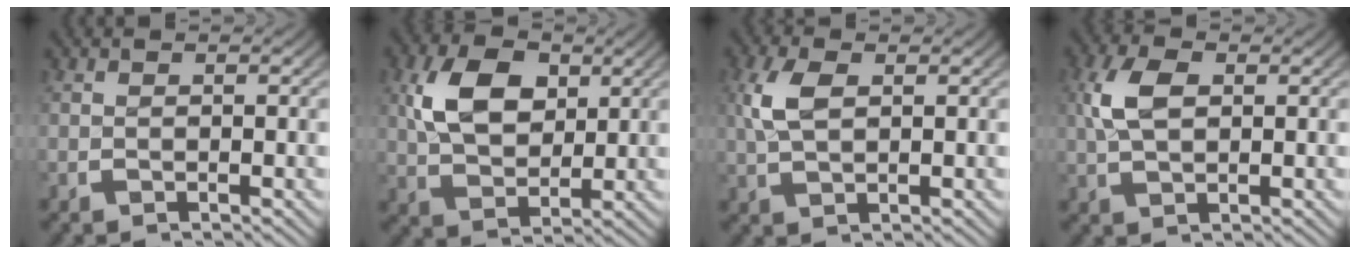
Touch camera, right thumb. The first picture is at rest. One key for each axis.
{"total": 8.3, "fx": 1.9, "fy": 5.3, "fz": 6.0, "tx": -0.122, "ty": -0.016, "tz": 0.043}
{"total": 3.6, "fx": 1.2, "fy": 1.8, "fz": 2.9, "tx": -0.072, "ty": 0.003, "tz": 0.028}
{"total": 4.5, "fx": 1.1, "fy": 2.5, "fz": 3.5, "tx": -0.081, "ty": 0.002, "tz": 0.027}